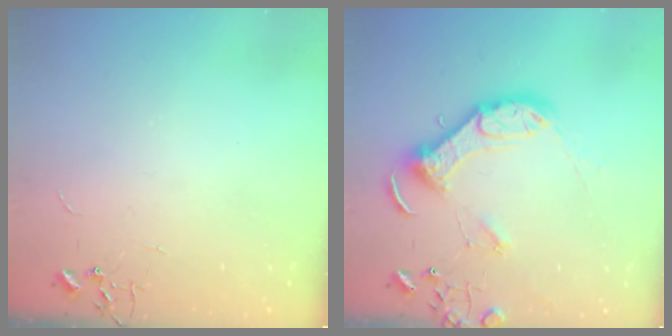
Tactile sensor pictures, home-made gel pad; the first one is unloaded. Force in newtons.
{"total": 13.7, "press": 13.6, "slide": 1.7}